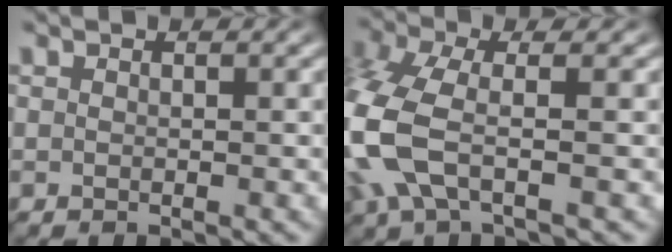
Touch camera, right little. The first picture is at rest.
{"total": 7.2, "force": [-0.9, 5.0, 5.1], "torque": [-0.167, -0.027, -0.007]}